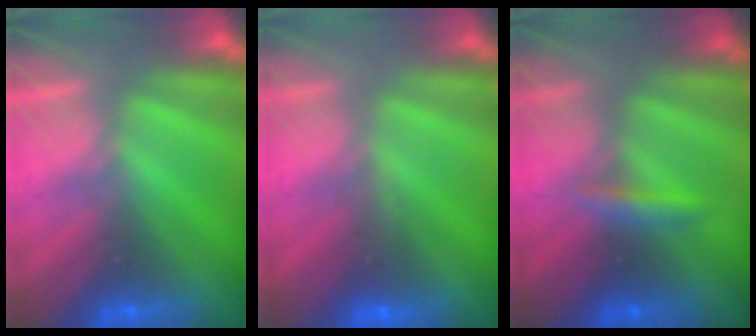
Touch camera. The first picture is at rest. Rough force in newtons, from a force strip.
{"total": 2.9}
{"total": 2.4}